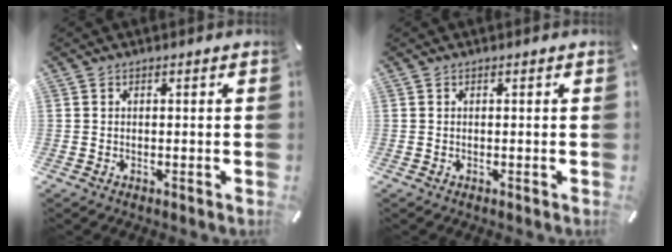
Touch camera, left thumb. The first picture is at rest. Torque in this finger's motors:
{"motor_torque": [-0.04, -0.03, 0.03, 0.03, 0.00]}